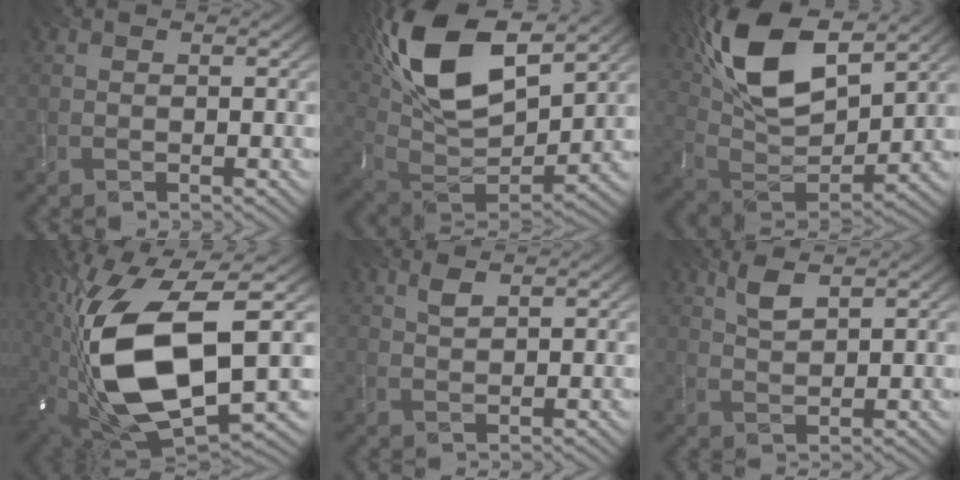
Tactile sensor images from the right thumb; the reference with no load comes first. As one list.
[{"total": 17.5, "force": [8.6, 7.9, 13.1], "torque": [-0.295, 0.022, 0.155]}, {"total": 15.7, "force": [8.1, 6.6, 11.6], "torque": [-0.260, 0.017, 0.159]}, {"total": 19.3, "force": [-0.3, 9.5, 16.9], "torque": [-0.365, -0.027, 0.010]}, {"total": 1.5, "force": [1.0, 0.4, 1.0], "torque": [-0.028, 0.002, 0.022]}, {"total": 2.7, "force": [1.9, 0.7, 1.9], "torque": [-0.048, 0.001, 0.040]}]